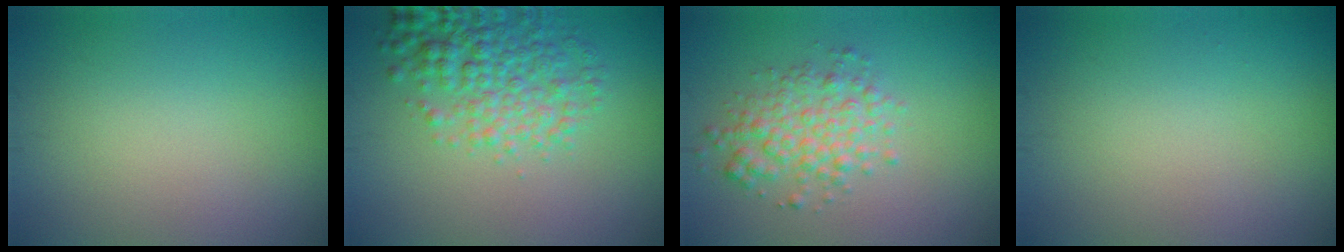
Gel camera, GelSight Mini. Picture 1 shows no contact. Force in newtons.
{"total": 4.9, "press": 4.9, "slide": 0.2}
{"total": 3.5, "press": 3.5, "slide": 0.1}
{"total": 0.0}